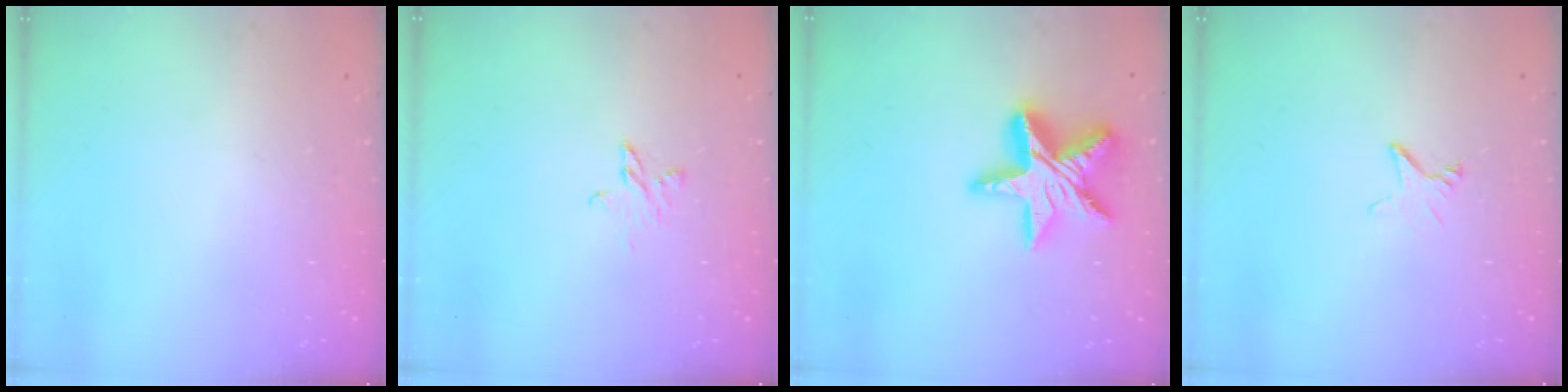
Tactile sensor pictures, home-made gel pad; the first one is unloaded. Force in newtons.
{"total": 3.5, "press": 3.5, "slide": 0.3}
{"total": 16.5, "press": 16.5, "slide": 1.2}
{"total": 2.3, "press": 2.3, "slide": 0.2}